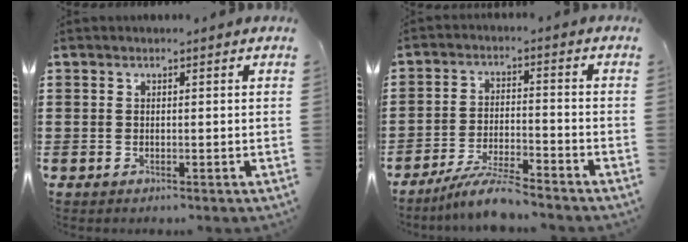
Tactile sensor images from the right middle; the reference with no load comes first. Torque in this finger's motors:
{"motor_torque": [1.25, -0.89, 0.10, 0.07]}